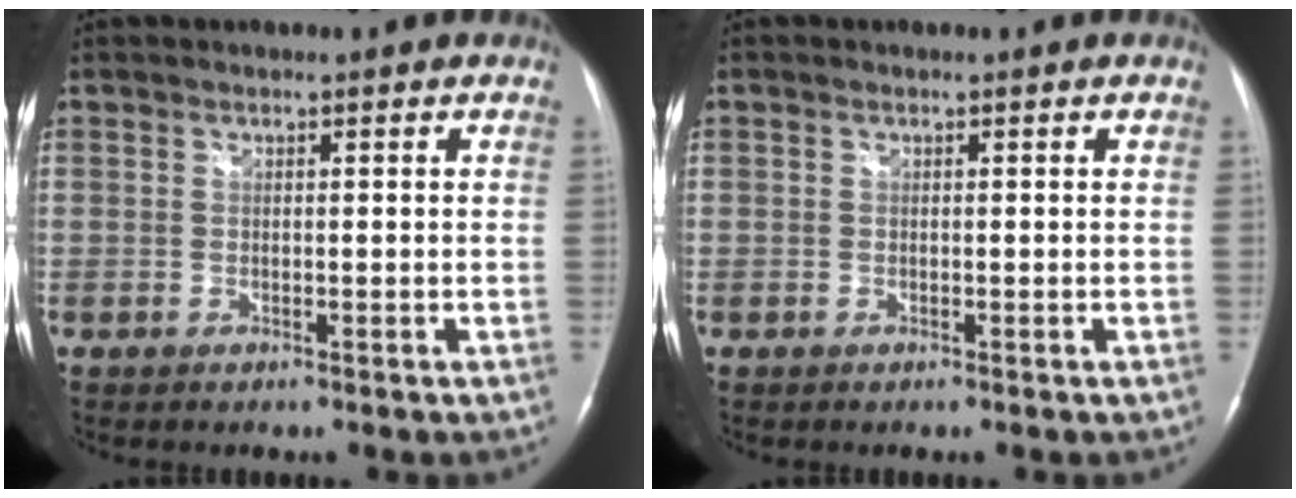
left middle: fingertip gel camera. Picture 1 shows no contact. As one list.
[{"total": 0.0}]